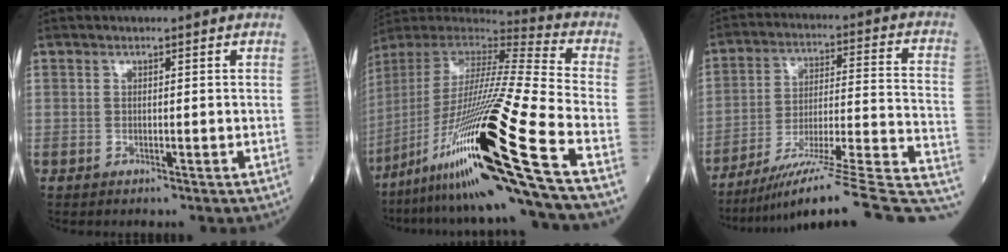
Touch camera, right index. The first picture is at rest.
{"total": 31.0, "force": [-14.8, -0.6, 27.2], "torque": [-0.505, -0.050, -0.271]}
{"total": 25.3, "force": [-20.9, 0.3, 14.2], "torque": [-0.125, 0.001, -0.308]}